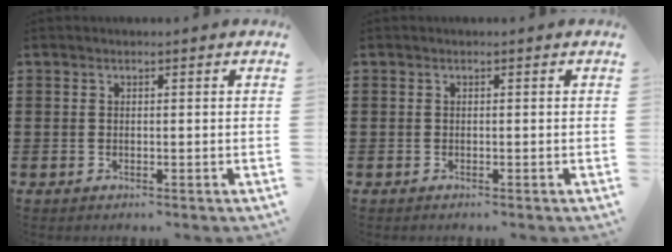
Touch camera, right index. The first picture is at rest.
{"total": 0.0}